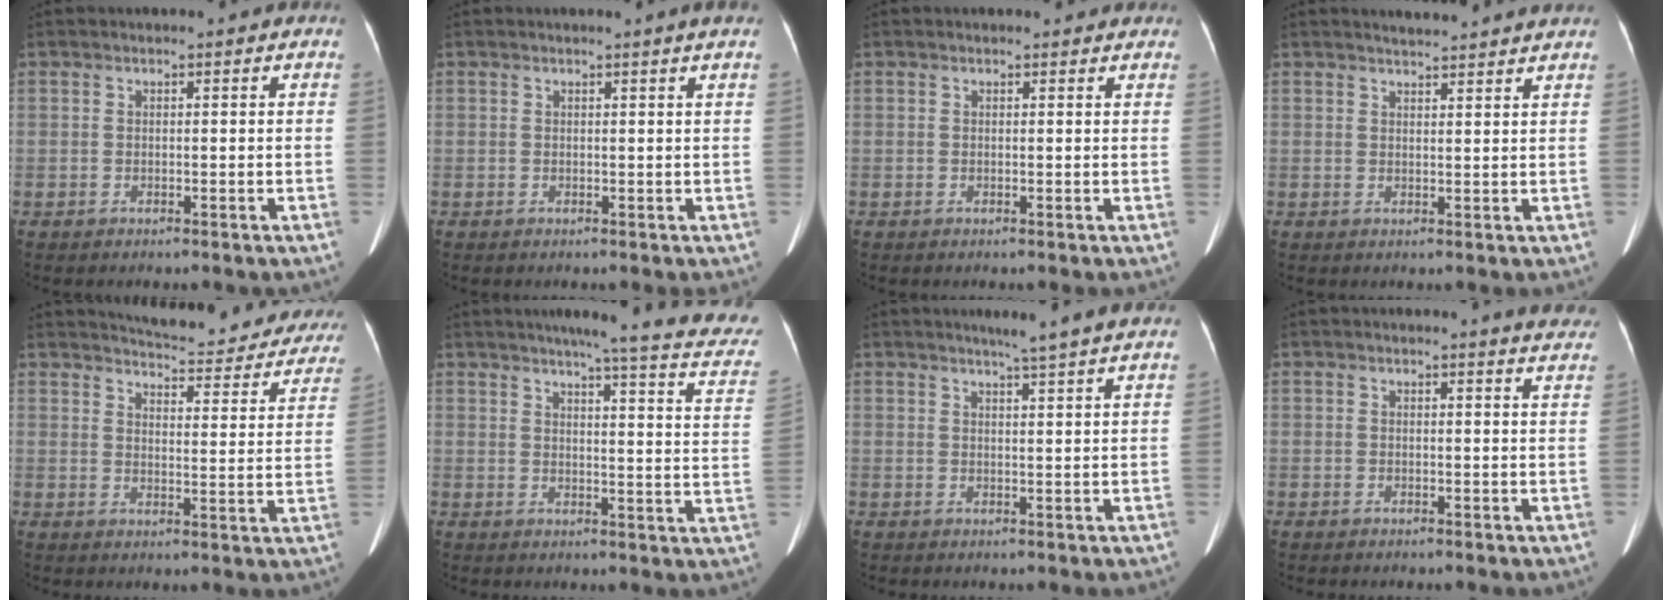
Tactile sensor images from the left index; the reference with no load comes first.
{"total": 1.3, "force": [0.9, -0.5, 0.7], "torque": [-0.018, -0.004, 0.018]}
{"total": 2.6, "force": [2.4, 0.8, 0.6], "torque": [-0.006, 0.009, 0.019]}
{"total": 6.9, "force": [6.6, -0.1, 2.0], "torque": [-0.033, 0.018, 0.076]}
{"total": 20.0, "force": [18.7, 4.0, 5.9], "torque": [-0.063, -0.046, 0.213]}
{"total": 19.4, "force": [16.6, 1.4, 10.0], "torque": [-0.121, -0.038, 0.176]}
{"total": 5.1, "force": [4.3, -1.1, 2.6], "torque": [-0.038, 0.000, 0.055]}
{"total": 6.0, "force": [5.8, 0.1, 1.8], "torque": [-0.015, -0.016, 0.038]}